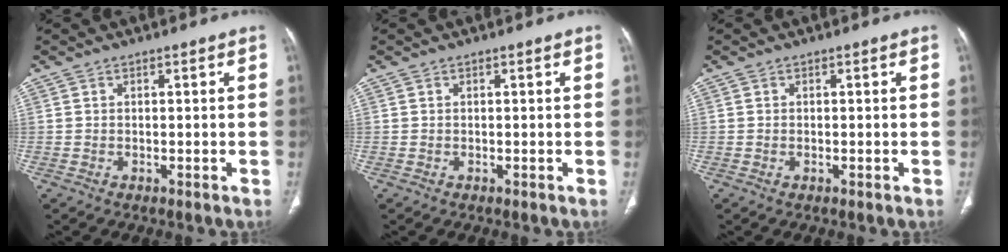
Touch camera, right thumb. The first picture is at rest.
{"total": 0.0}
{"total": 0.0}